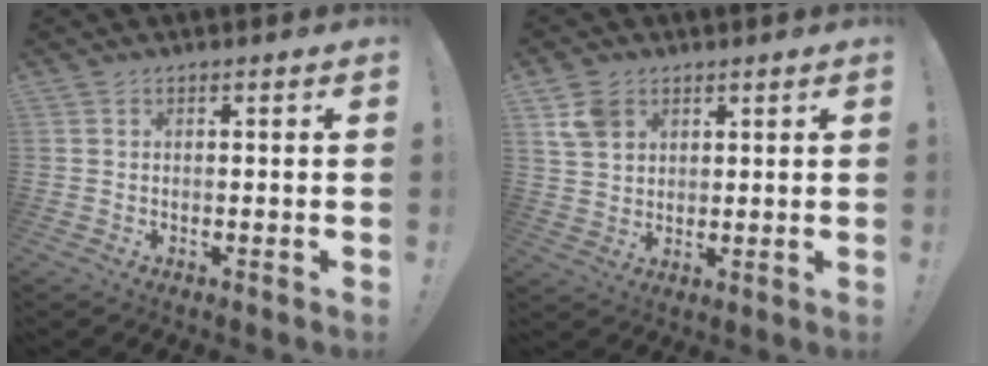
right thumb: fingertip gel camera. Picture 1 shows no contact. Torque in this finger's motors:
{"motor_torque": [-0.29, -0.11, -0.07, 0.51, -0.16]}